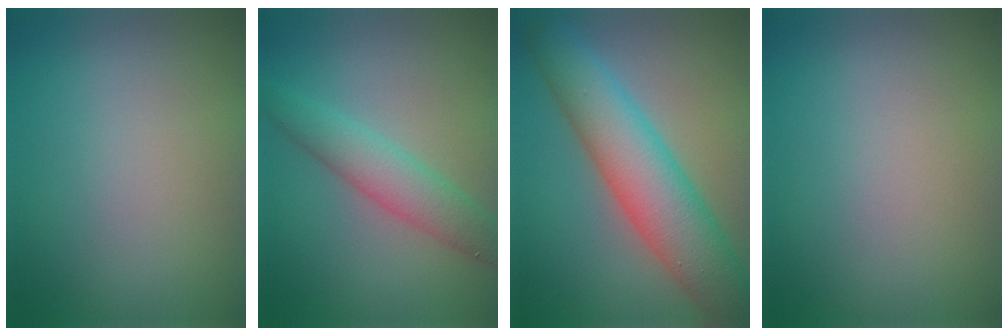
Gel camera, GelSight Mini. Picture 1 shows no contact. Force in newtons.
{"total": 4.1, "press": 4.1, "slide": 0.1}
{"total": 8.7, "press": 8.7, "slide": 0.5}
{"total": 0.0}